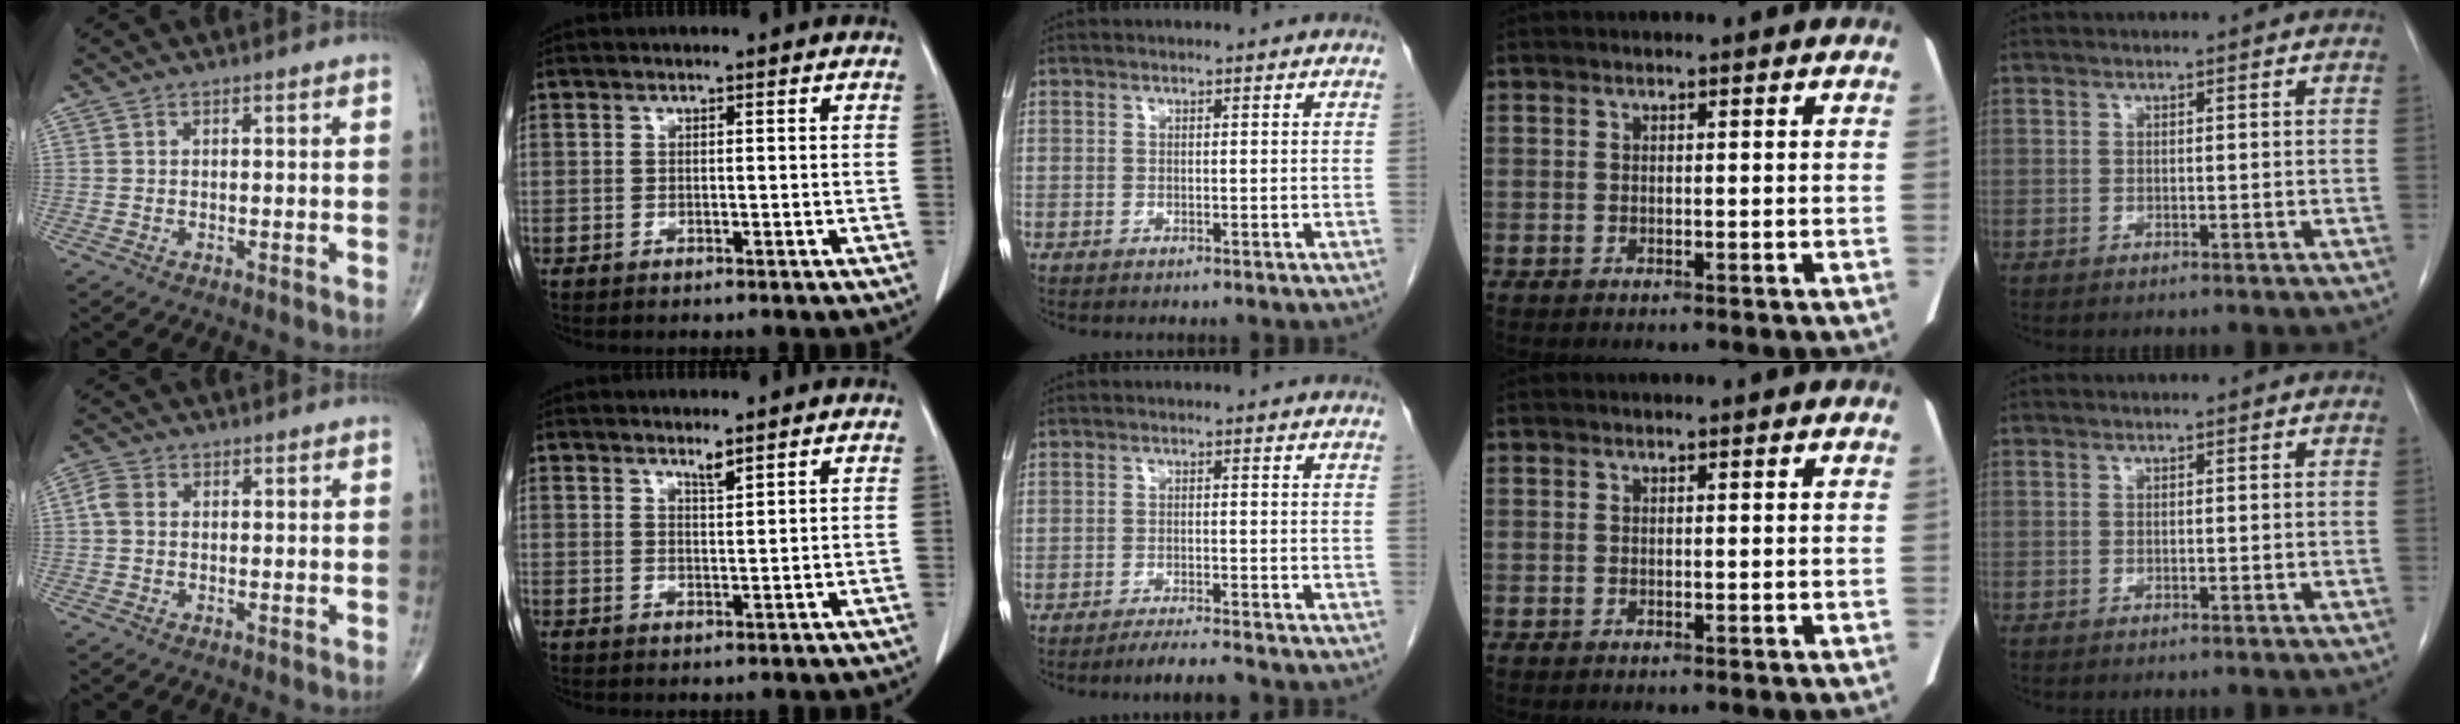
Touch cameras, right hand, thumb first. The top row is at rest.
{"thumb": {"total": 2.6, "force": [0.1, 2.0, 1.7], "torque": [-0.036, 0.007, -0.005]}, "index": {"total": 1.6, "force": [1.4, 0.0, 0.8], "torque": [-0.014, -0.007, 0.026]}, "middle": {"total": 3.5, "force": [-3.2, -0.7, 1.3], "torque": [-0.027, -0.015, -0.054]}}